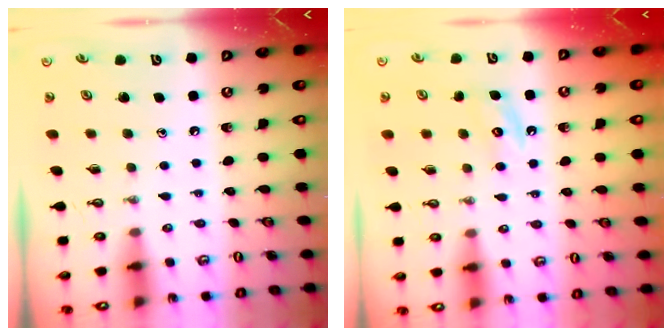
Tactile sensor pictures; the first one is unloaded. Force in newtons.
{"total": 4.6, "press": 4.6, "slide": 0.5}